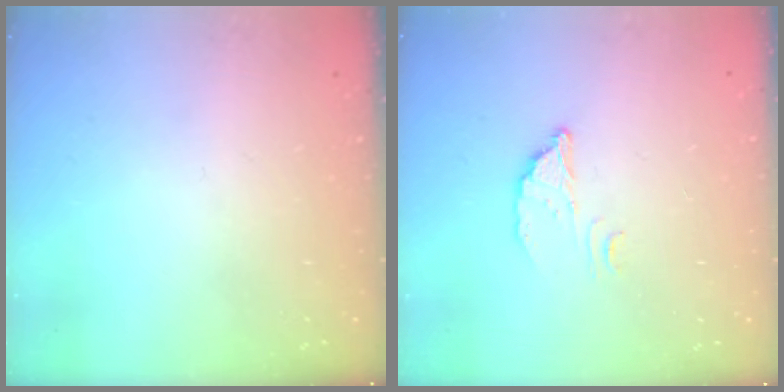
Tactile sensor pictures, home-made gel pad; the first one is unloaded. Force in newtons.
{"total": 2.7, "press": 2.7, "slide": 0.2}